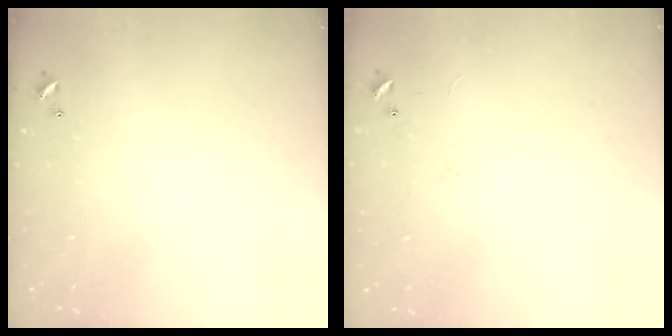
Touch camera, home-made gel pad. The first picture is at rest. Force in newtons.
{"total": 5.6, "press": 5.5, "slide": 0.9}